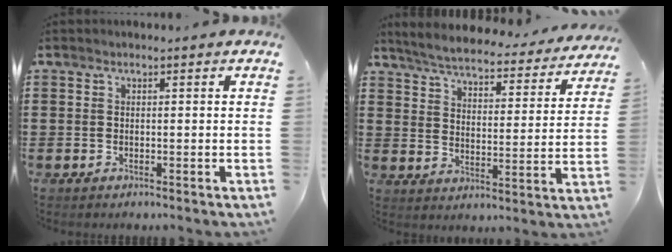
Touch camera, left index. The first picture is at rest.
{"total": 5.1, "force": [4.9, 0.1, 1.2], "torque": [-0.048, -0.035, 0.081]}